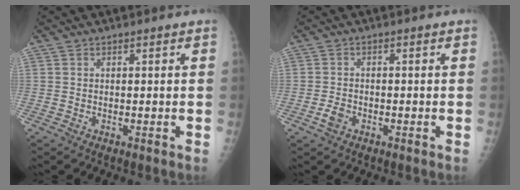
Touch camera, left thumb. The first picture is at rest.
{"total": 2.4, "force": [-1.2, 1.6, 1.4], "torque": [-0.028, 0.006, -0.023]}